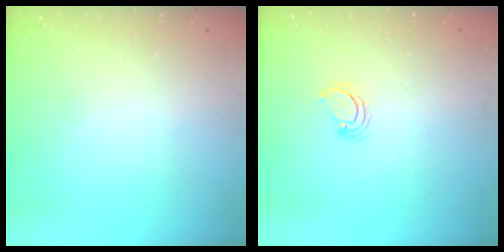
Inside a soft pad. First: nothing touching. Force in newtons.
{"total": 2.3, "press": 2.3, "slide": 0.2}